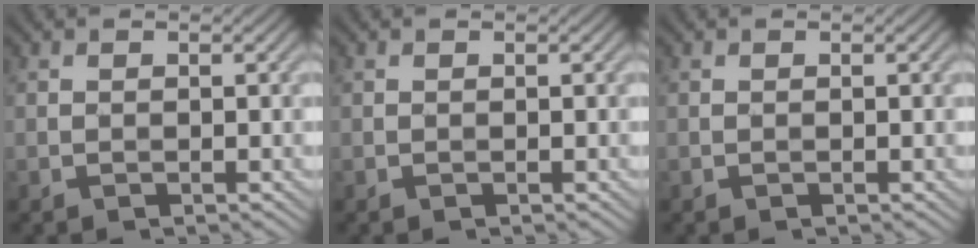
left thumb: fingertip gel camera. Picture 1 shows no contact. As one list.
[{"total": 0.0}, {"total": 0.0}]